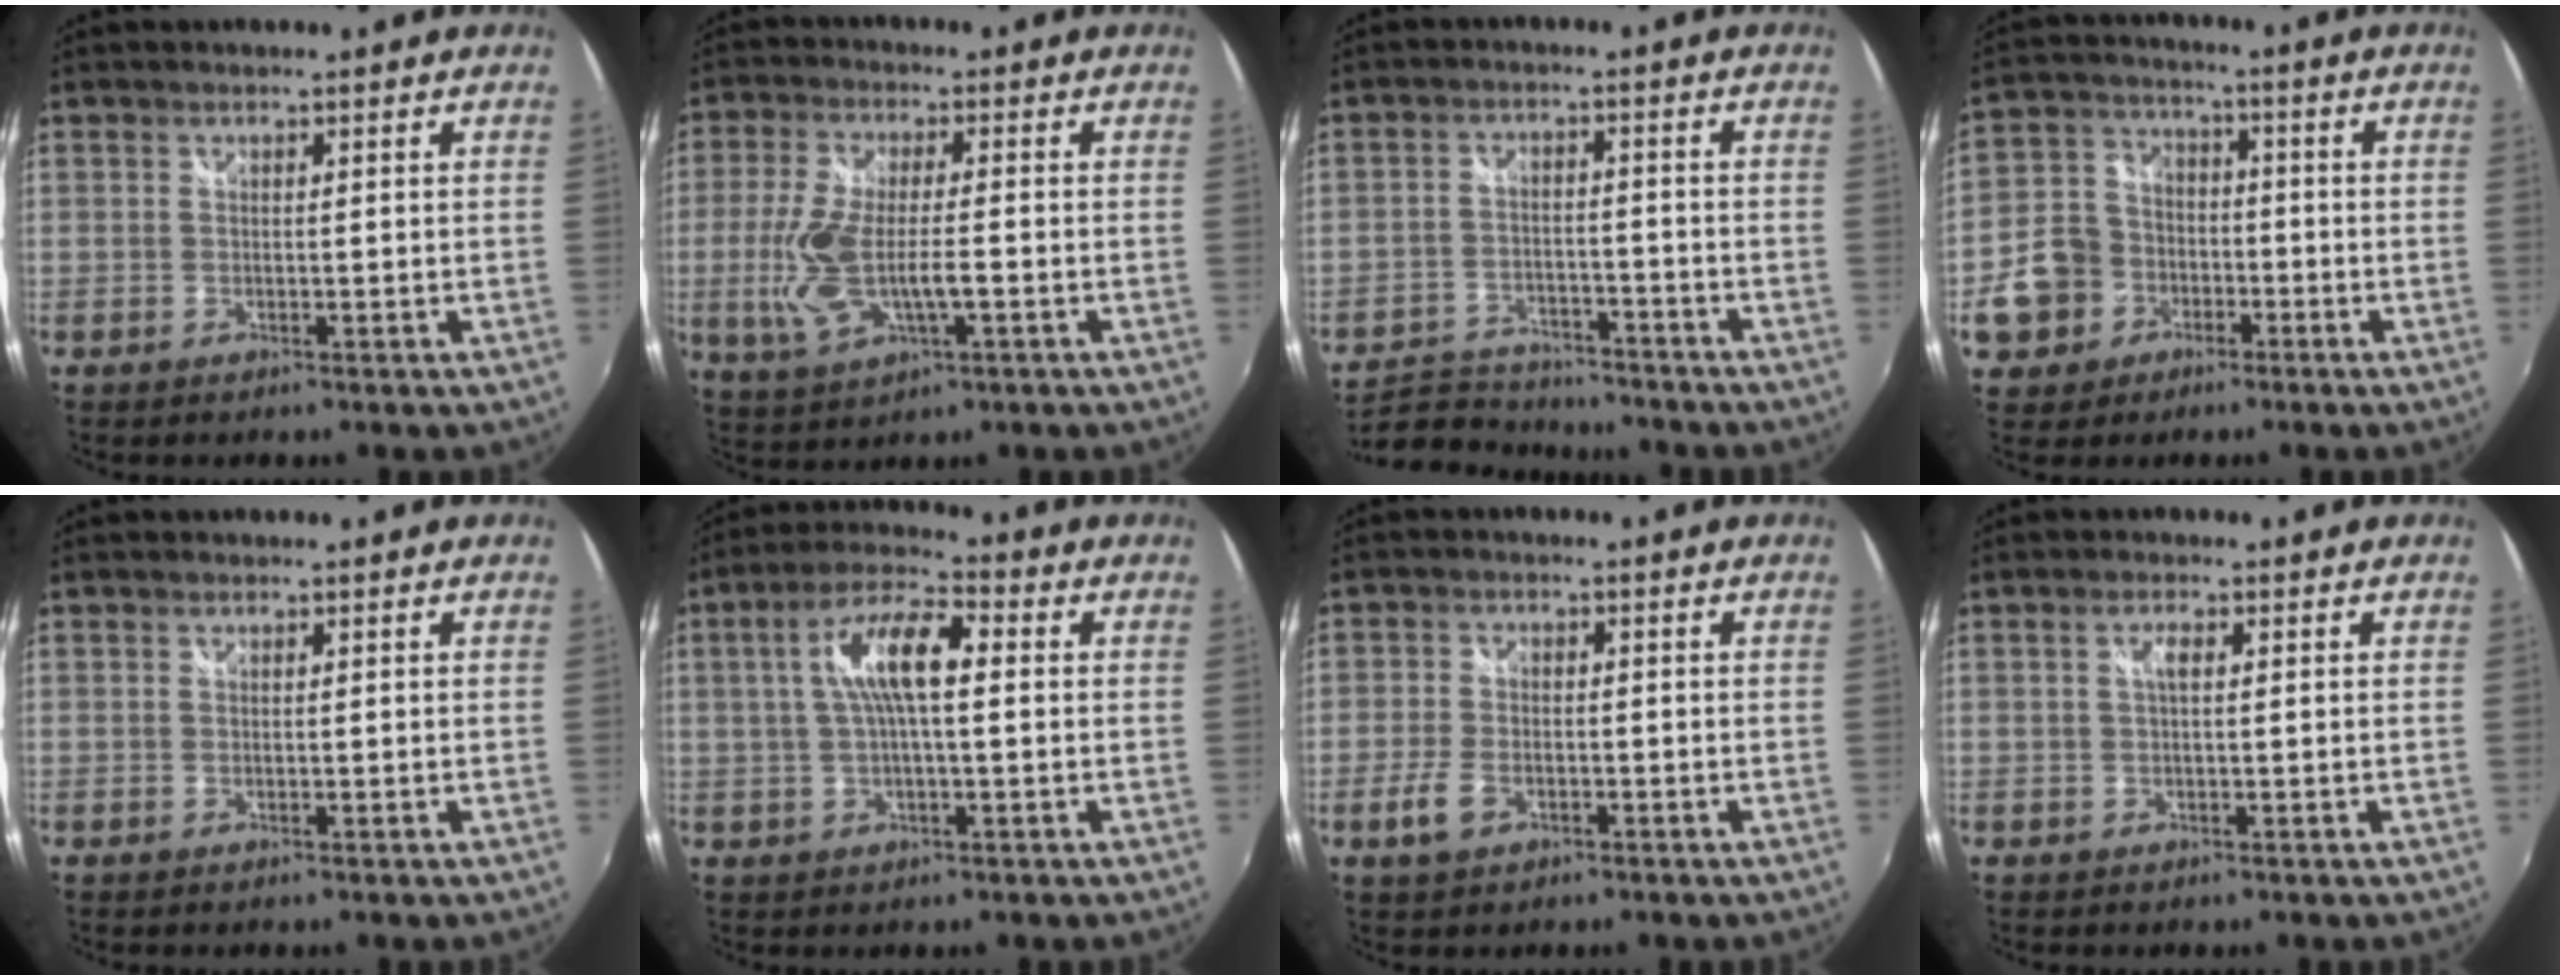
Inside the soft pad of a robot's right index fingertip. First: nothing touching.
{"total": 11.6, "force": [-2.4, 4.2, 10.6], "torque": [-0.223, -0.012, -0.041]}
{"total": 12.7, "force": [-11.4, 4.1, 3.7], "torque": [-0.105, -0.003, -0.182]}
{"total": 11.5, "force": [-4.4, 9.8, 4.1], "torque": [-0.124, 0.029, -0.072]}
{"total": 0.0}
{"total": 9.1, "force": [1.1, 2.6, 8.7], "torque": [-0.165, 0.018, 0.020]}
{"total": 5.0, "force": [-2.6, 3.0, 3.1], "torque": [-0.077, -0.004, -0.049]}
{"total": 1.6, "force": [0.2, 0.4, 1.5], "torque": [-0.028, 0.004, 0.001]}